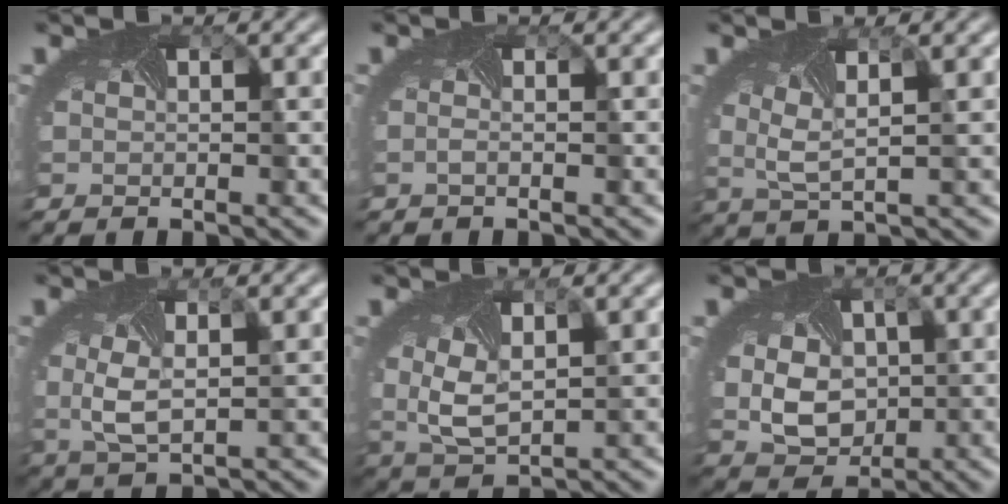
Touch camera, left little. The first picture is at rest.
{"total": 0.7, "force": [-0.4, -0.5, 0.2], "torque": [-0.012, 0.000, -0.010]}
{"total": 2.3, "force": [0.9, 0.3, 2.1], "torque": [-0.051, 0.000, 0.018]}
{"total": 3.0, "force": [0.3, 1.1, 2.7], "torque": [-0.077, 0.000, 0.007]}
{"total": 4.0, "force": [0.6, 2.1, 3.4], "torque": [-0.089, -0.005, 0.018]}
{"total": 5.4, "force": [-0.1, 4.2, 3.4], "torque": [-0.068, -0.011, 0.009]}